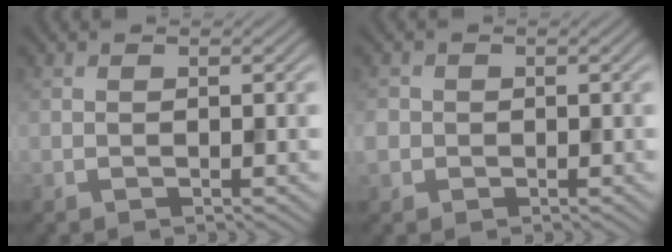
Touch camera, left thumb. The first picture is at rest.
{"total": 2.3, "force": [-0.3, 2.2, 0.6], "torque": [-0.022, -0.003, -0.009]}